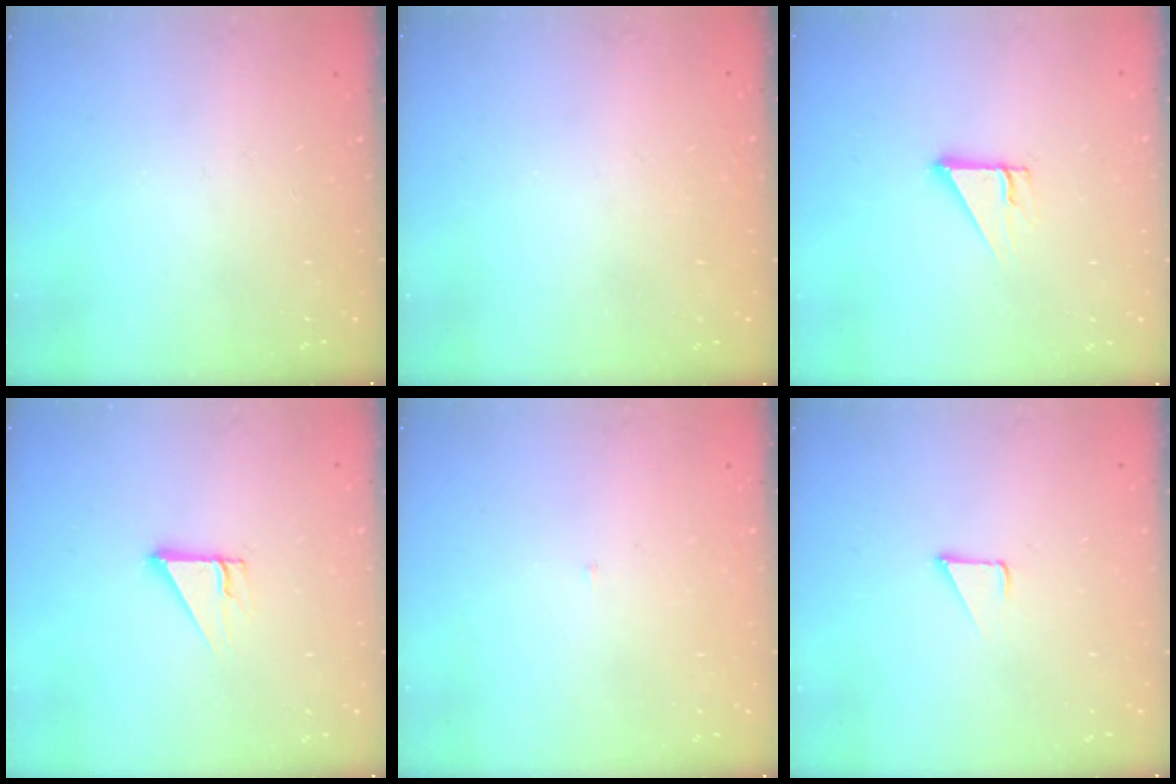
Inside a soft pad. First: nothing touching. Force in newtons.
{"total": 1.6, "press": 1.6, "slide": 0.0}
{"total": 3.1, "press": 3.1, "slide": 0.1}
{"total": 3.1, "press": 3.1, "slide": 0.1}
{"total": 2.0, "press": 2.0, "slide": 0.2}
{"total": 2.8, "press": 2.8, "slide": 0.2}